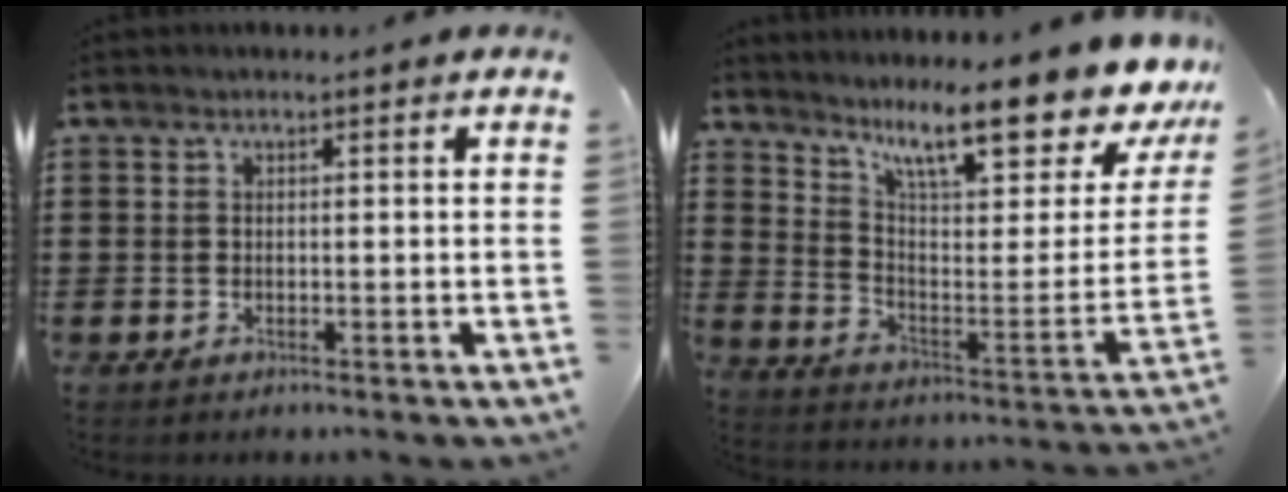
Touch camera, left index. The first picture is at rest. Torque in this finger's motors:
{"motor_torque": [2.14, 0.00, 0.46, 0.21]}